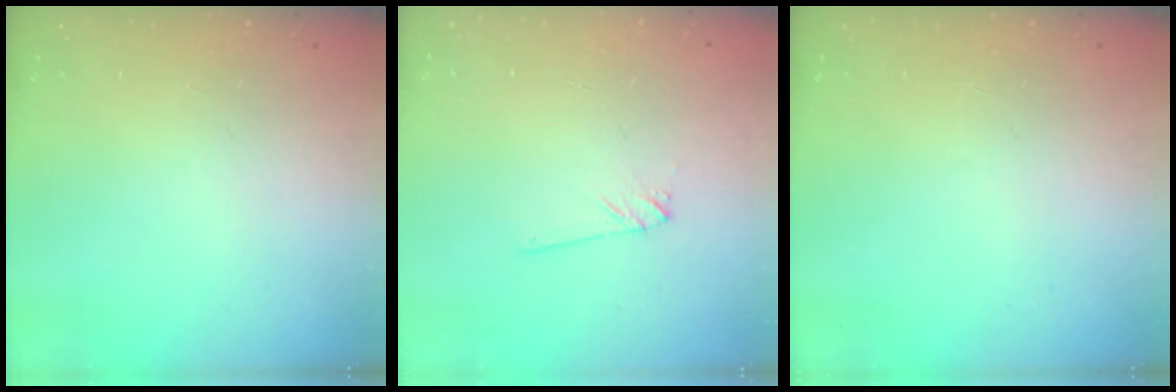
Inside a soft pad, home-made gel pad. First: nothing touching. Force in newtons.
{"total": 1.7, "press": 1.7, "slide": 0.1}
{"total": 0.0}